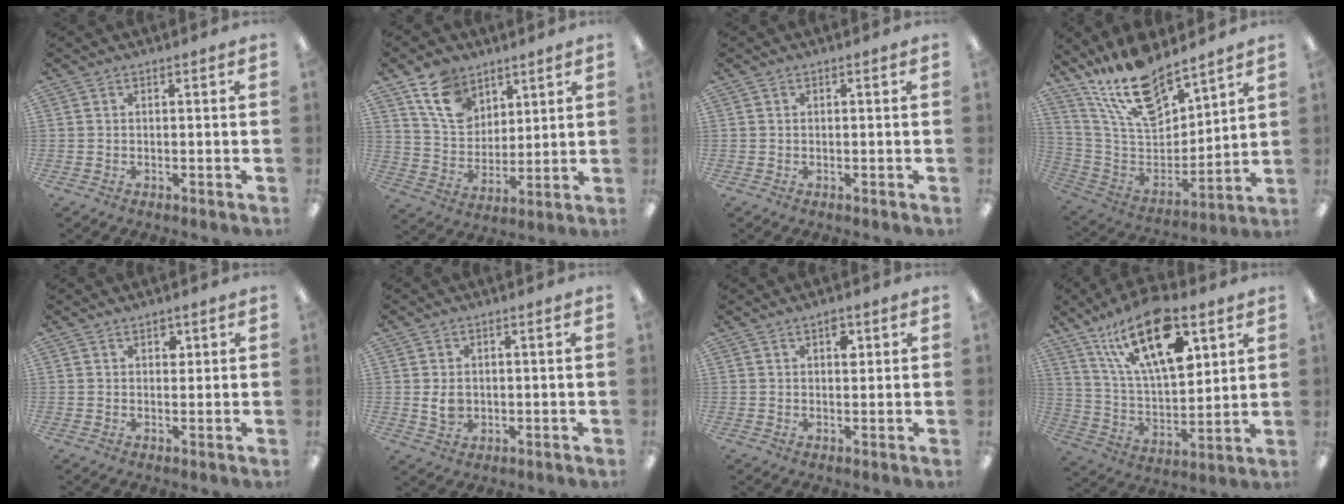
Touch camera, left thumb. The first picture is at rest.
{"total": 12.9, "force": [8.1, 8.7, 5.0], "torque": [-0.100, -0.029, 0.157]}
{"total": 0.0}
{"total": 19.1, "force": [15.5, 6.5, 9.0], "torque": [-0.178, -0.096, 0.275]}
{"total": 2.0, "force": [1.2, 1.3, 1.0], "torque": [0.003, -0.006, 0.015]}
{"total": 3.9, "force": [0.1, 3.0, 2.6], "torque": [-0.048, 0.000, 0.000]}
{"total": 3.2, "force": [1.6, 1.7, 2.2], "torque": [-0.014, -0.007, 0.020]}
{"total": 22.8, "force": [12.3, 10.0, 16.4], "torque": [-0.289, -0.051, 0.205]}